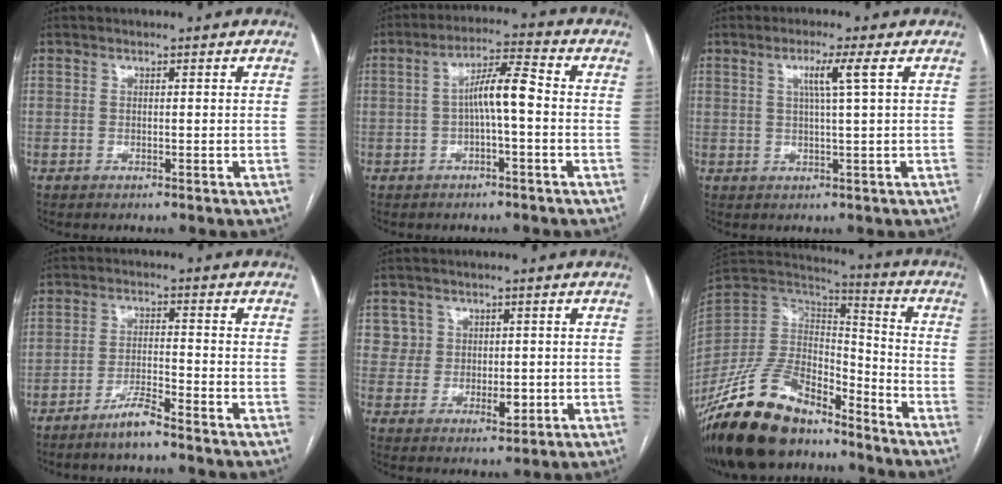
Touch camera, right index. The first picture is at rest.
{"total": 6.5, "force": [-0.5, 0.8, 6.4], "torque": [-0.113, 0.021, -0.010]}
{"total": 3.9, "force": [1.3, -0.8, 3.6], "torque": [-0.068, 0.000, 0.023]}
{"total": 4.3, "force": [-3.6, 0.0, 2.4], "torque": [-0.046, -0.007, -0.071]}
{"total": 4.6, "force": [1.0, 4.4, 1.2], "torque": [-0.008, 0.001, 0.020]}
{"total": 21.5, "force": [-16.6, 8.2, 10.9], "torque": [-0.240, 0.006, -0.307]}